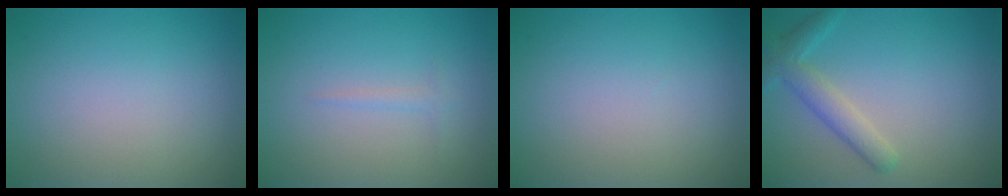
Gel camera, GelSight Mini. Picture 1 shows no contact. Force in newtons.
{"total": 0.7, "press": 0.7, "slide": 0.0}
{"total": 0.0}
{"total": 2.1, "press": 2.1, "slide": 0.3}